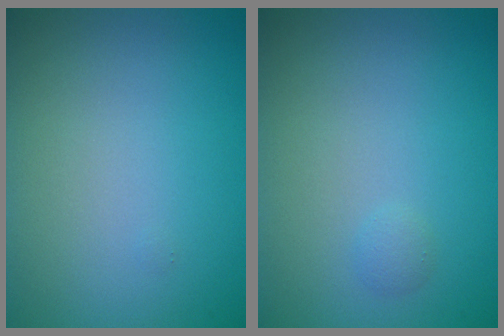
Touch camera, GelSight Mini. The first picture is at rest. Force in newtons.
{"total": 0.6, "press": 0.6, "slide": 0.0}